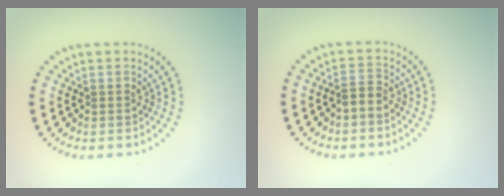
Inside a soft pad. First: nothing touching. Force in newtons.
{"total": 1.1, "press": 0.9, "slide": 0.7}